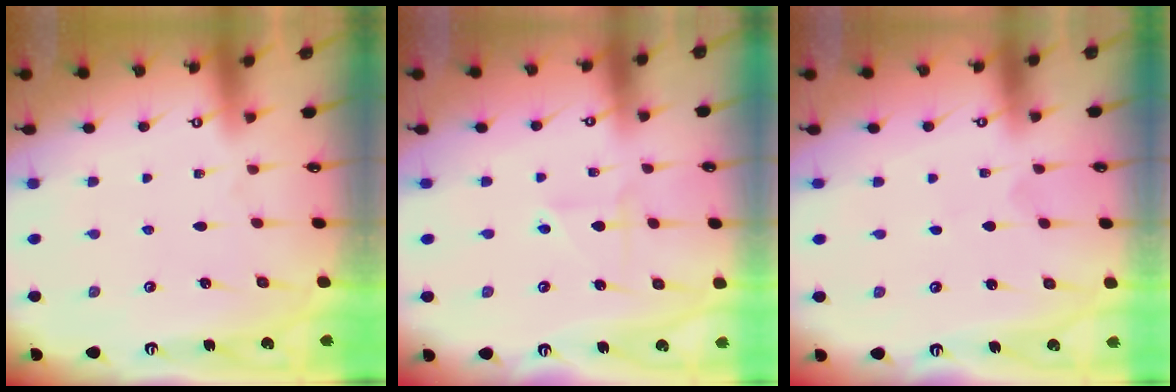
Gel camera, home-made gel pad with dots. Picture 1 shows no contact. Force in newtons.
{"total": 2.3, "press": 2.3, "slide": 0.5}
{"total": 0.0}